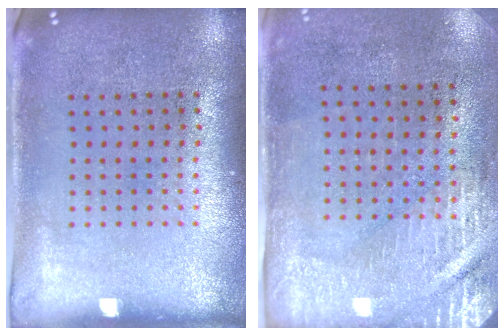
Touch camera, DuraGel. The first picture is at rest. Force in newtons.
{"total": 2.9, "press": 2.5, "slide": 1.4}